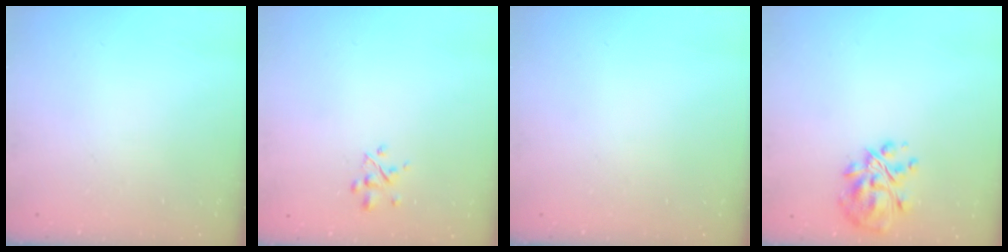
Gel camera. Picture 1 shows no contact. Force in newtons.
{"total": 2.3, "press": 2.3, "slide": 0.3}
{"total": 0.0}
{"total": 10.6, "press": 10.0, "slide": 3.5}